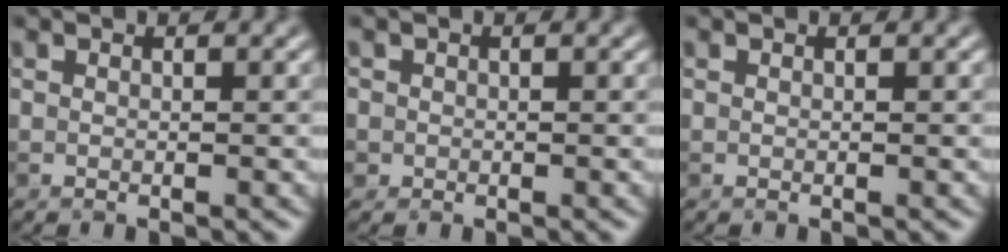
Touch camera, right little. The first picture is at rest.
{"total": 0.7, "force": [-0.1, 0.7, 0.0], "torque": [0.008, -0.003, -0.003]}
{"total": 0.0}